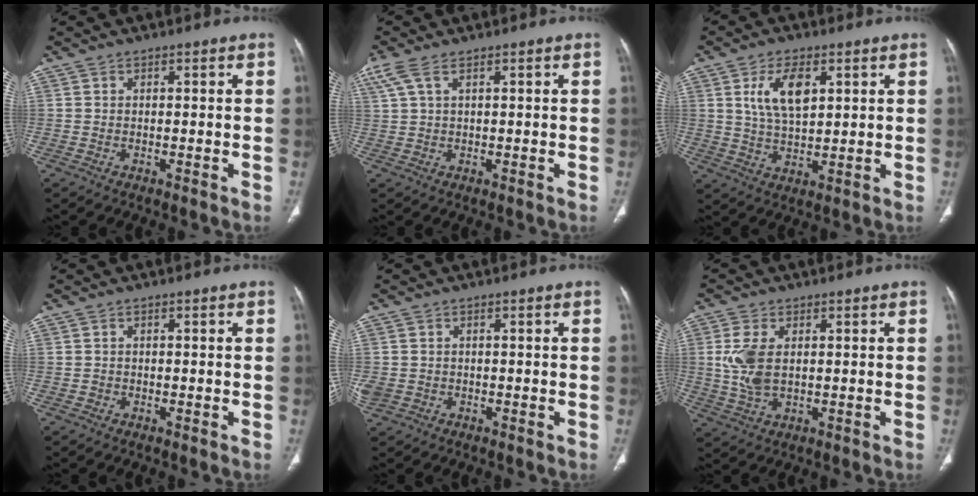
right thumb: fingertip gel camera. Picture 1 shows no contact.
{"total": 4.7, "force": [2.5, 1.6, 3.6], "torque": [-0.105, 0.018, 0.060]}
{"total": 8.7, "force": [3.0, 4.5, 6.9], "torque": [-0.120, -0.009, 0.061]}
{"total": 0.5, "force": [-0.2, 0.5, 0.1], "torque": [0.002, 0.004, -0.004]}
{"total": 2.9, "force": [-0.5, 2.5, 1.4], "torque": [-0.039, 0.006, -0.003]}
{"total": 7.1, "force": [1.0, 4.1, 5.7], "torque": [-0.133, -0.003, 0.024]}